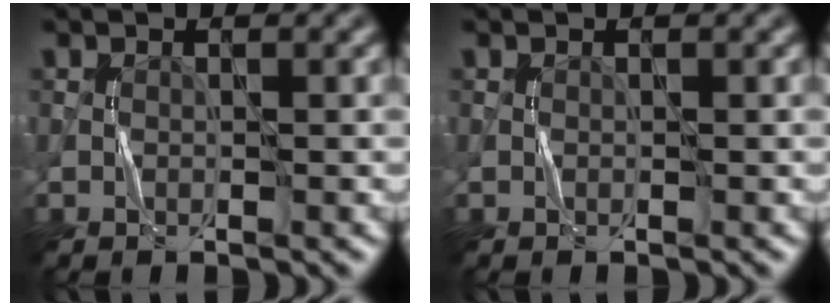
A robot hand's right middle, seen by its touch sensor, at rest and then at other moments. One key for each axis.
{"total": 0.0}